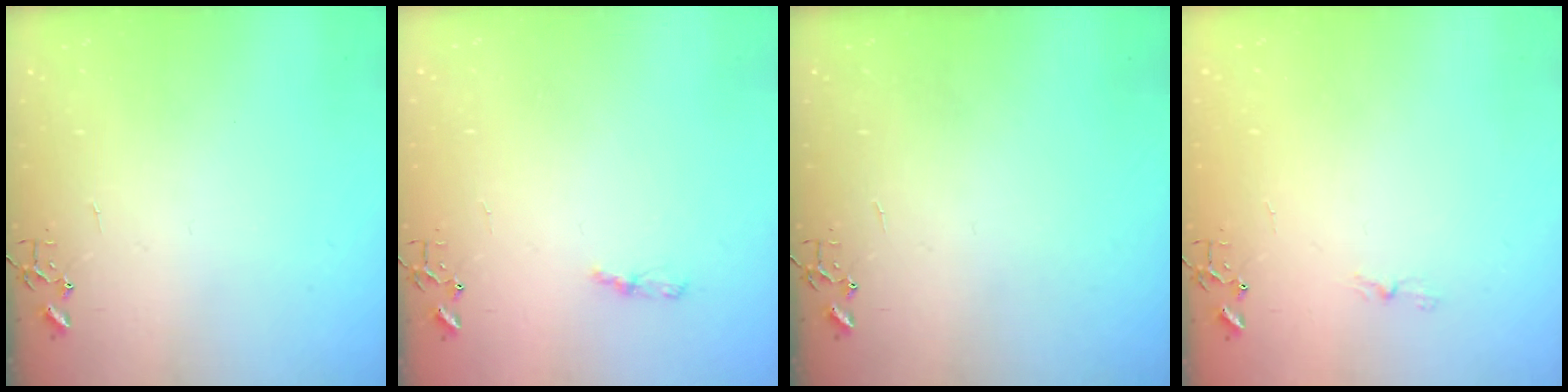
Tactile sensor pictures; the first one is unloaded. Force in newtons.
{"total": 4.2, "press": 4.1, "slide": 0.5}
{"total": 0.0}
{"total": 3.5, "press": 3.5, "slide": 0.3}